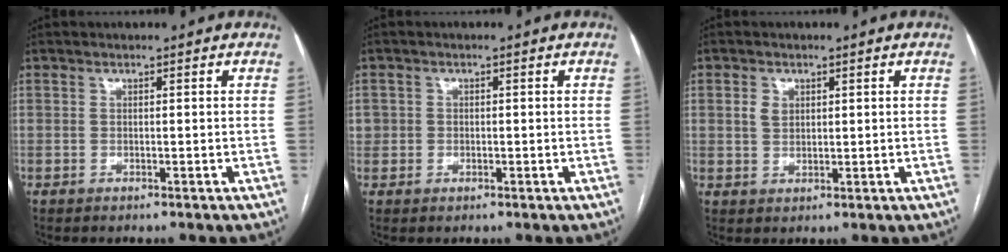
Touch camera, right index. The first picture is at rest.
{"total": 1.9, "force": [0.0, 1.8, 0.4], "torque": [-0.008, 0.008, 0.004]}
{"total": 2.4, "force": [1.0, 1.8, 1.3], "torque": [-0.028, 0.003, 0.022]}